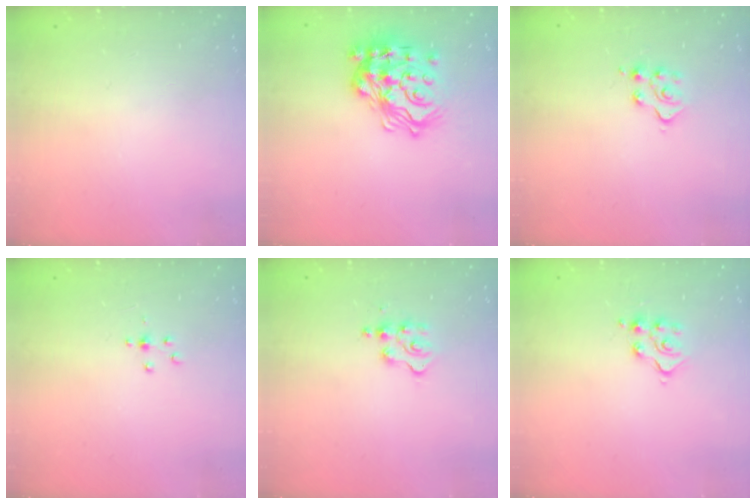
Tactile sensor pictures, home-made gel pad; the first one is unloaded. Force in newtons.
{"total": 20.1, "press": 20.0, "slide": 2.2}
{"total": 5.8, "press": 5.8, "slide": 0.1}
{"total": 2.2, "press": 2.1, "slide": 0.5}
{"total": 3.9, "press": 3.8, "slide": 0.6}
{"total": 6.7, "press": 6.7, "slide": 0.0}